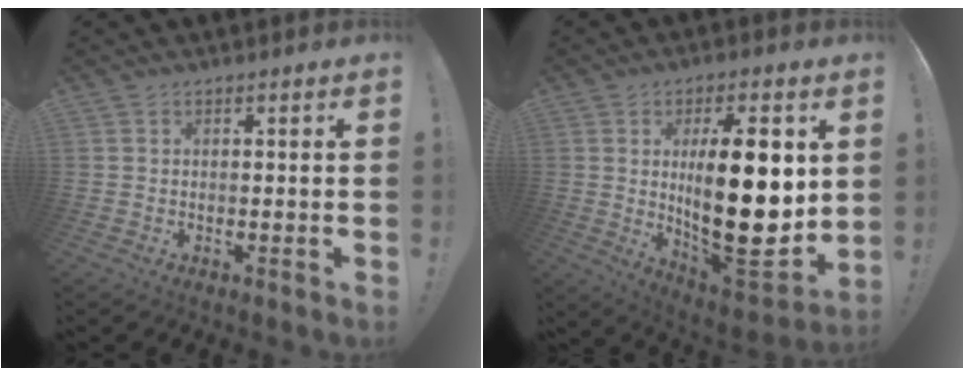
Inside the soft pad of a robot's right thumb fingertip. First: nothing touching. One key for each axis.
{"total": 23.2, "fx": 2.9, "fy": 8.7, "fz": 21.3, "tx": -0.349, "ty": -0.034, "tz": 0.047}